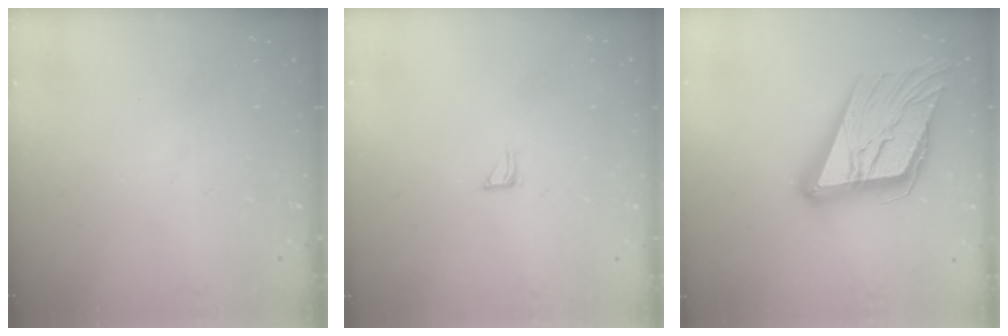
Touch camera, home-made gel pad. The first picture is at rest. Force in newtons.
{"total": 3.6, "press": 3.6, "slide": 0.4}
{"total": 27.8, "press": 27.3, "slide": 5.1}